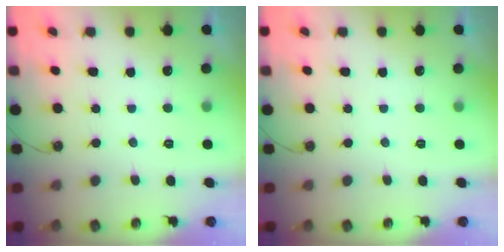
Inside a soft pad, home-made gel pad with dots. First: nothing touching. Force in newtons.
{"total": 0.0}